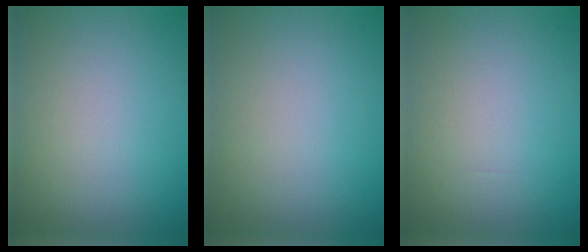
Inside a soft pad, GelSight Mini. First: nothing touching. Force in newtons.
{"total": 0.0}
{"total": 0.0}